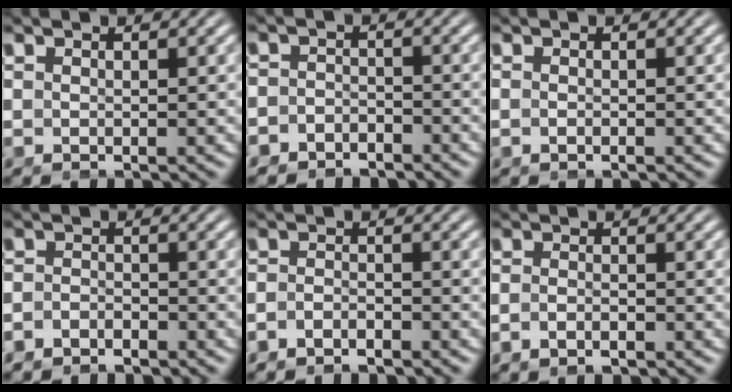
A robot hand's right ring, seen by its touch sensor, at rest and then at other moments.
{"total": 4.0, "force": [-3.6, 1.8, -0.2], "torque": [-0.001, -0.021, -0.057]}
{"total": 0.7, "force": [-0.5, 0.0, 0.4], "torque": [-0.010, -0.002, -0.009]}
{"total": 2.9, "force": [-2.7, 1.1, 0.3], "torque": [-0.010, -0.018, -0.040]}
{"total": 2.8, "force": [-2.6, 0.8, 0.5], "torque": [-0.014, -0.016, -0.039]}
{"total": 2.1, "force": [-1.7, 0.6, 1.0], "torque": [-0.022, -0.007, -0.028]}